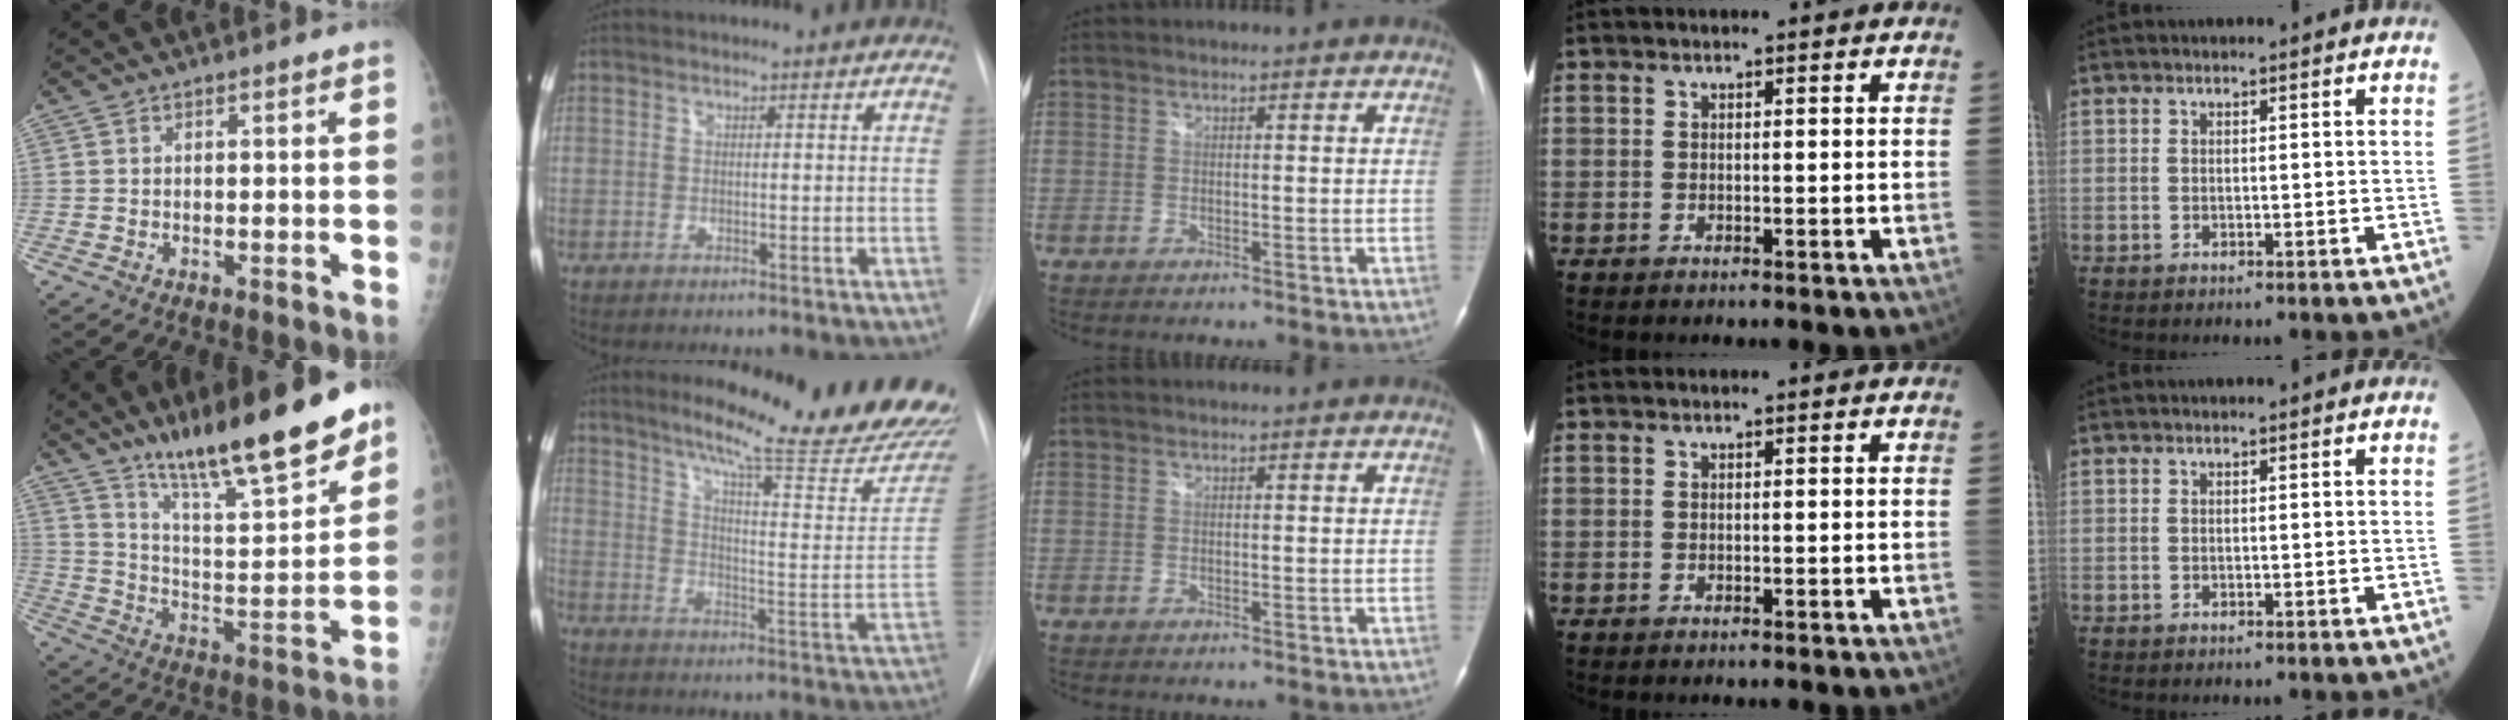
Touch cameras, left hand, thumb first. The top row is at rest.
{"thumb": {"total": 21.5, "force": [15.6, 4.1, 14.1], "torque": [-0.198, -0.083, 0.263]}, "index": {"total": 25.7, "force": [22.4, 1.0, 12.4], "torque": [-0.177, -0.100, 0.281]}}